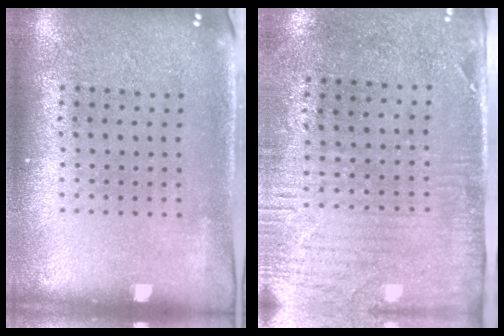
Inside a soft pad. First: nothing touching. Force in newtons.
{"total": 2.9, "press": 2.4, "slide": 1.7}